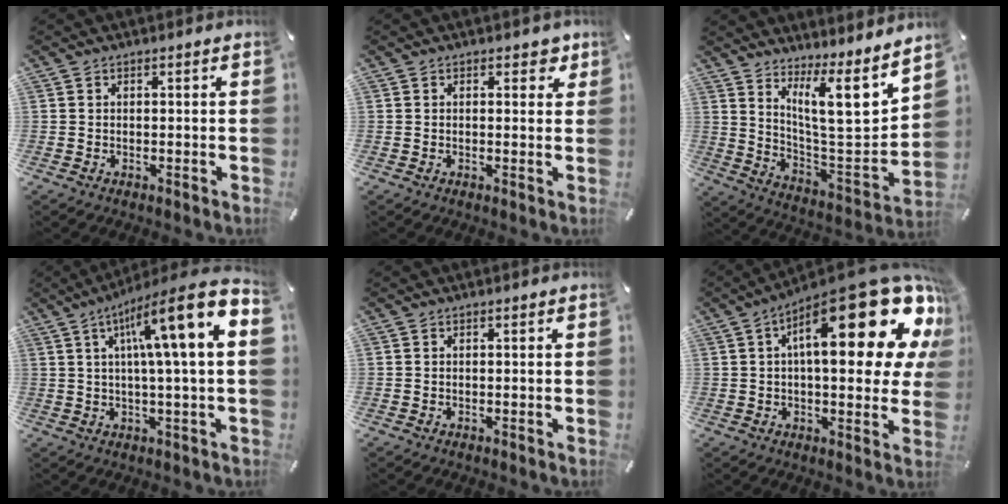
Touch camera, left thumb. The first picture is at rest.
{"total": 2.6, "force": [1.2, 1.6, 1.6], "torque": [-0.005, -0.006, 0.011]}
{"total": 15.3, "force": [9.4, 4.4, 11.3], "torque": [-0.165, -0.081, 0.146]}
{"total": 16.9, "force": [5.9, 1.8, 15.8], "torque": [-0.257, -0.033, 0.077]}
{"total": 0.0}
{"total": 27.5, "force": [11.5, 9.7, 23.0], "torque": [-0.343, -0.083, 0.186]}